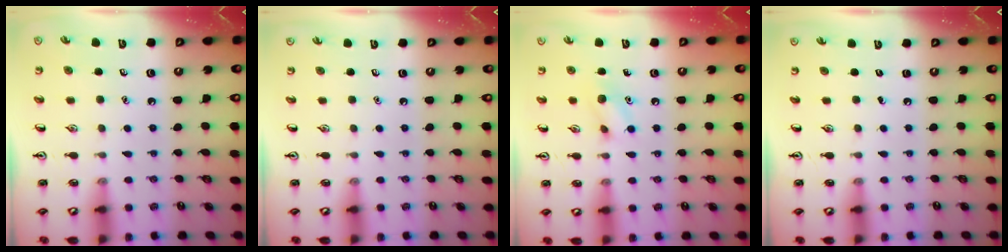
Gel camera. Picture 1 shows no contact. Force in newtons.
{"total": 0.0}
{"total": 7.8, "press": 7.7, "slide": 1.4}
{"total": 0.0}